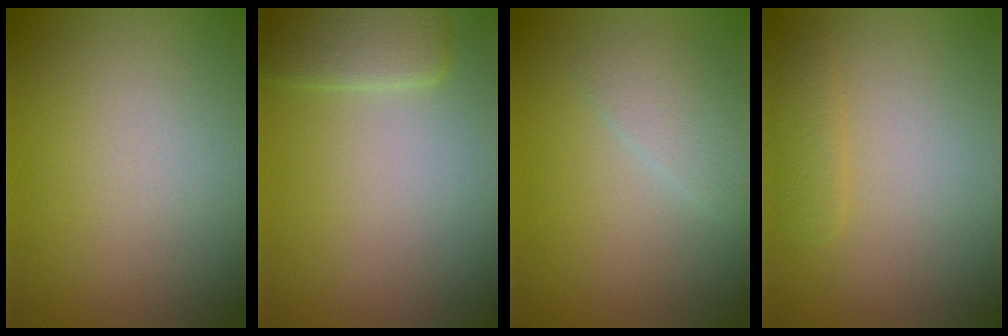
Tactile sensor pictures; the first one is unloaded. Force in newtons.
{"total": 2.9, "press": 2.8, "slide": 0.2}
{"total": 2.2, "press": 2.2, "slide": 0.1}
{"total": 1.4, "press": 1.4, "slide": 0.1}